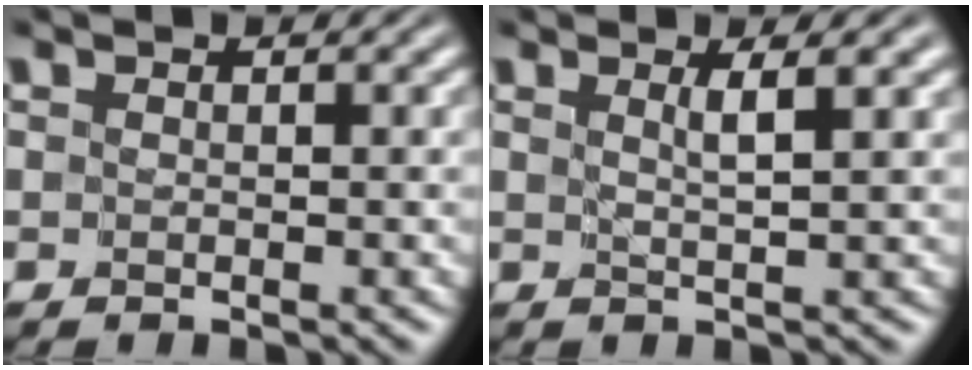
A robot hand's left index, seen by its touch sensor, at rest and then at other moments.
{"total": 2.2, "force": [1.0, 0.2, 1.9], "torque": [-0.021, 0.001, 0.013]}